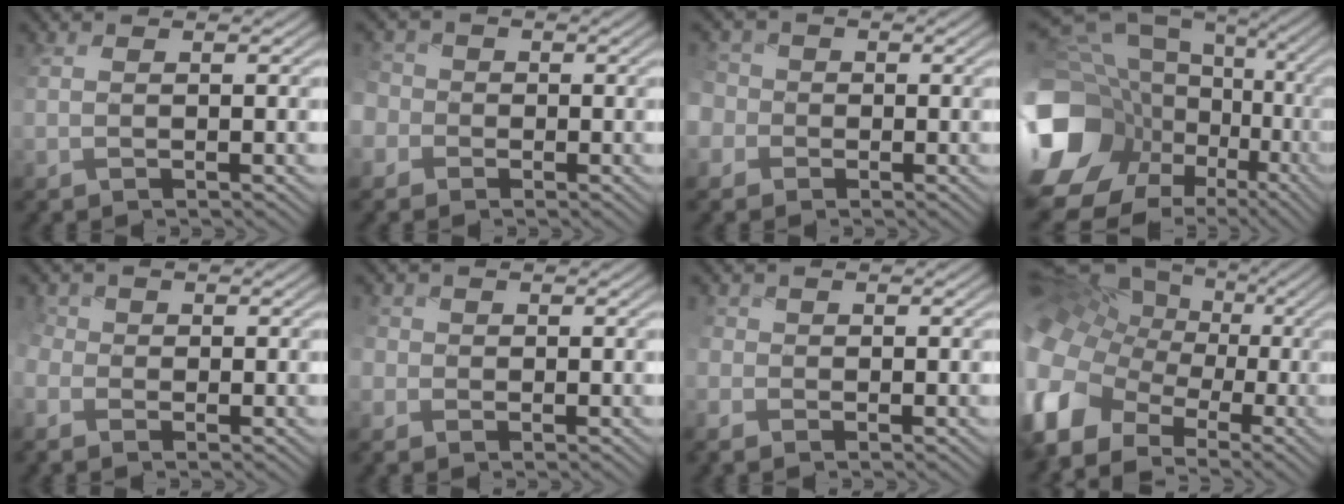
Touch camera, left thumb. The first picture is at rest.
{"total": 4.2, "force": [-1.0, 3.8, 1.4], "torque": [-0.058, 0.004, -0.031]}
{"total": 4.7, "force": [-0.7, 4.4, 1.5], "torque": [-0.066, 0.005, -0.029]}
{"total": 20.0, "force": [-1.2, 16.5, 11.2], "torque": [-0.294, -0.004, 0.004]}
{"total": 3.1, "force": [-1.1, 2.5, 1.5], "torque": [-0.047, -0.002, -0.021]}
{"total": 2.3, "force": [-0.8, 2.0, 0.6], "torque": [-0.019, 0.001, -0.021]}
{"total": 2.2, "force": [-1.3, 1.7, 0.7], "torque": [-0.026, -0.004, -0.028]}
{"total": 13.8, "force": [-1.6, 10.7, 8.6], "torque": [-0.248, -0.007, -0.033]}